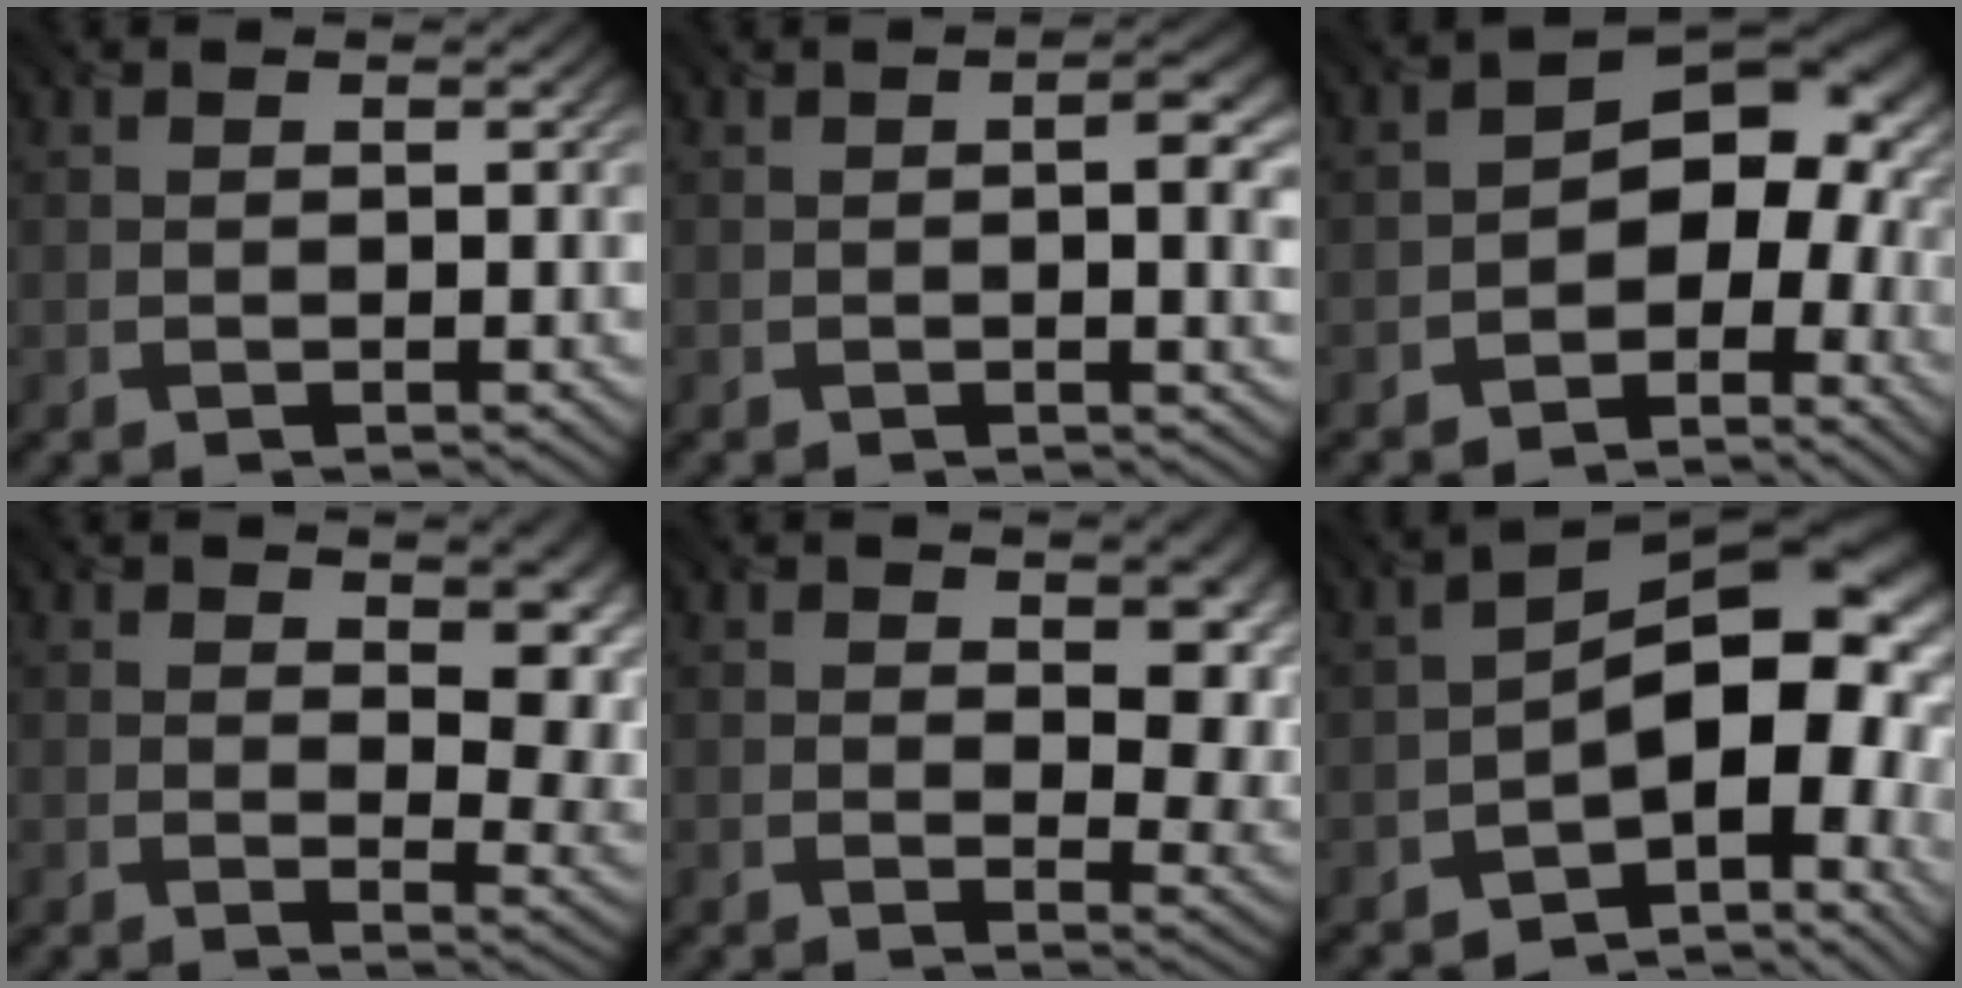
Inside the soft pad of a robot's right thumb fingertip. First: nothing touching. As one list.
[{"total": 3.2, "force": [0.3, 0.9, 3.0], "torque": [-0.046, 0.001, 0.003]}, {"total": 9.1, "force": [-2.5, 6.4, 5.9], "torque": [-0.058, 0.002, -0.059]}, {"total": 7.5, "force": [2.8, 3.7, 5.9], "torque": [-0.083, -0.009, 0.050]}, {"total": 6.7, "force": [2.0, 3.6, 5.2], "torque": [-0.073, -0.010, 0.033]}, {"total": 12.7, "force": [-3.7, 6.8, 10.1], "torque": [-0.125, -0.003, -0.066]}]